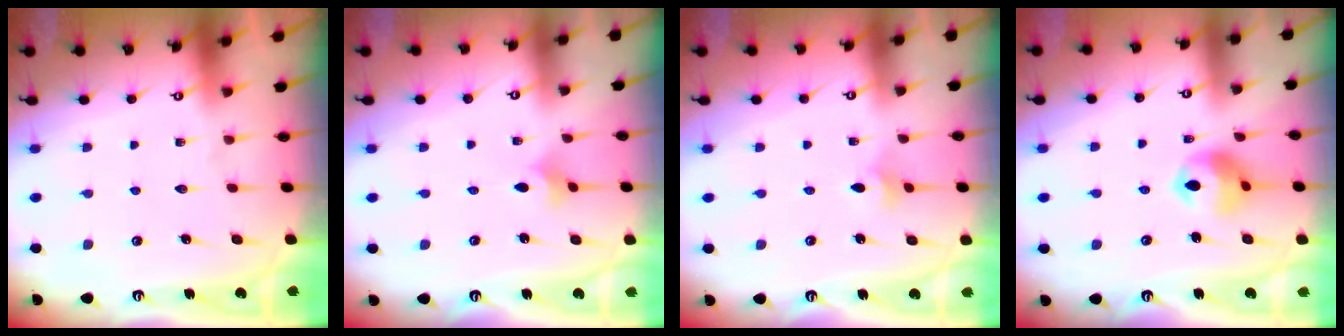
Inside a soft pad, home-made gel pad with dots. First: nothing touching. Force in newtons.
{"total": 2.1, "press": 2.0, "slide": 0.6}
{"total": 2.8, "press": 2.8, "slide": 0.6}
{"total": 10.5, "press": 10.4, "slide": 1.7}